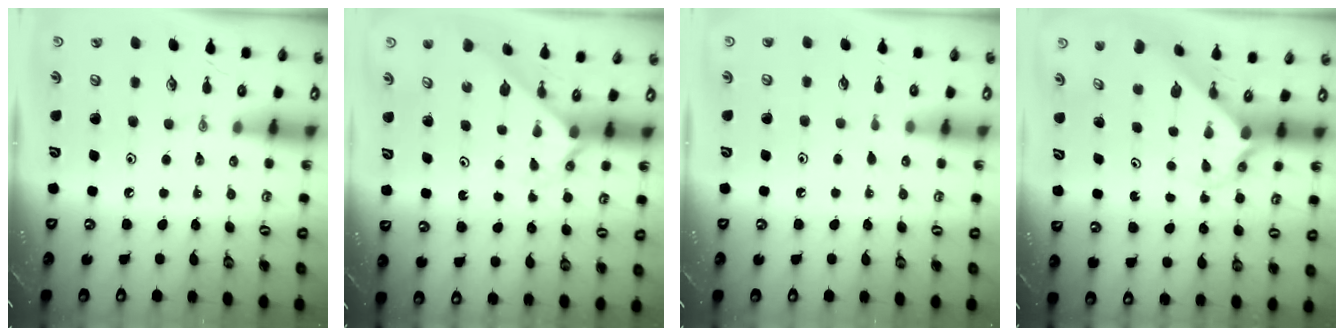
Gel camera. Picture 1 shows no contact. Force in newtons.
{"total": 1.9, "press": 1.9, "slide": 0.2}
{"total": 1.4, "press": 1.4, "slide": 0.2}
{"total": 2.3, "press": 2.3, "slide": 0.2}